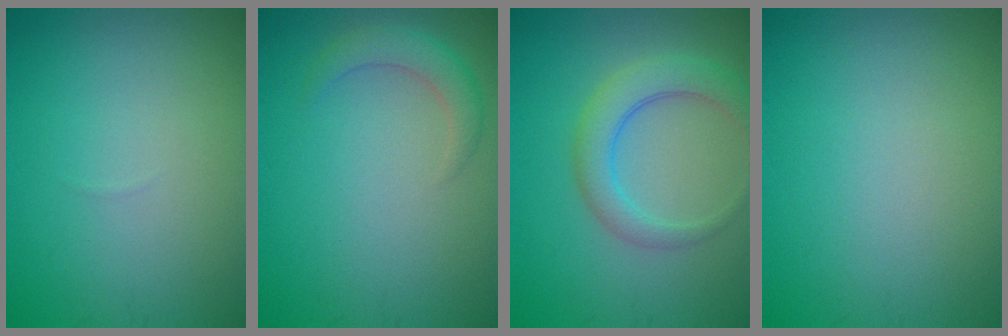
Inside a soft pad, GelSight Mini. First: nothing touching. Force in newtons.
{"total": 2.4, "press": 2.4, "slide": 0.1}
{"total": 3.9, "press": 3.9, "slide": 0.1}
{"total": 0.0}